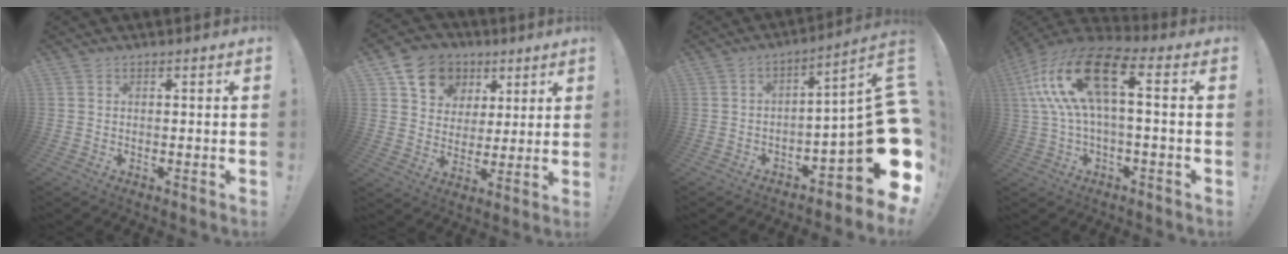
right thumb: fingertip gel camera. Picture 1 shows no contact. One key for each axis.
{"total": 13.2, "fx": 6.4, "fy": 10.5, "fz": 4.7, "tx": -0.070, "ty": -0.026, "tz": 0.127}
{"total": 18.8, "fx": -4.4, "fy": 5.2, "fz": 17.5, "tx": -0.223, "ty": 0.008, "tz": -0.067}
{"total": 18.5, "fx": 3.4, "fy": 7.7, "fz": 16.5, "tx": -0.333, "ty": 0.004, "tz": 0.055}